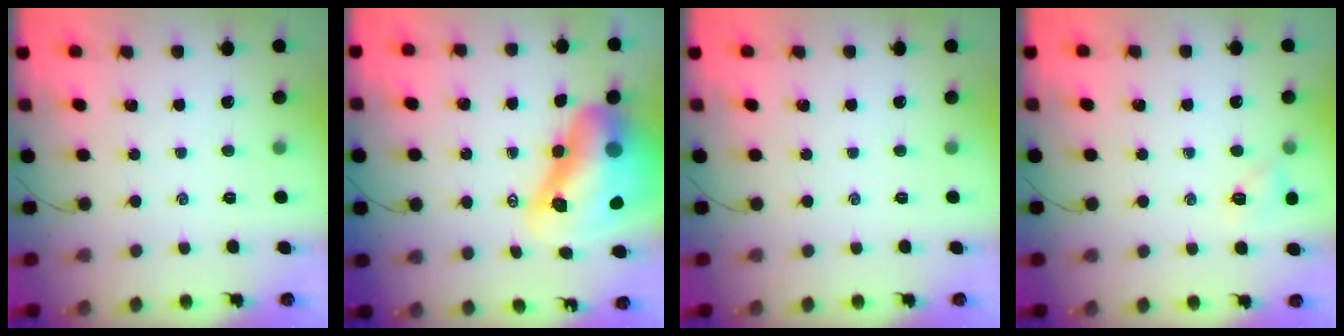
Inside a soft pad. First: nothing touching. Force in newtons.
{"total": 19.3, "press": 18.4, "slide": 5.6}
{"total": 0.0}
{"total": 5.8, "press": 5.6, "slide": 1.4}